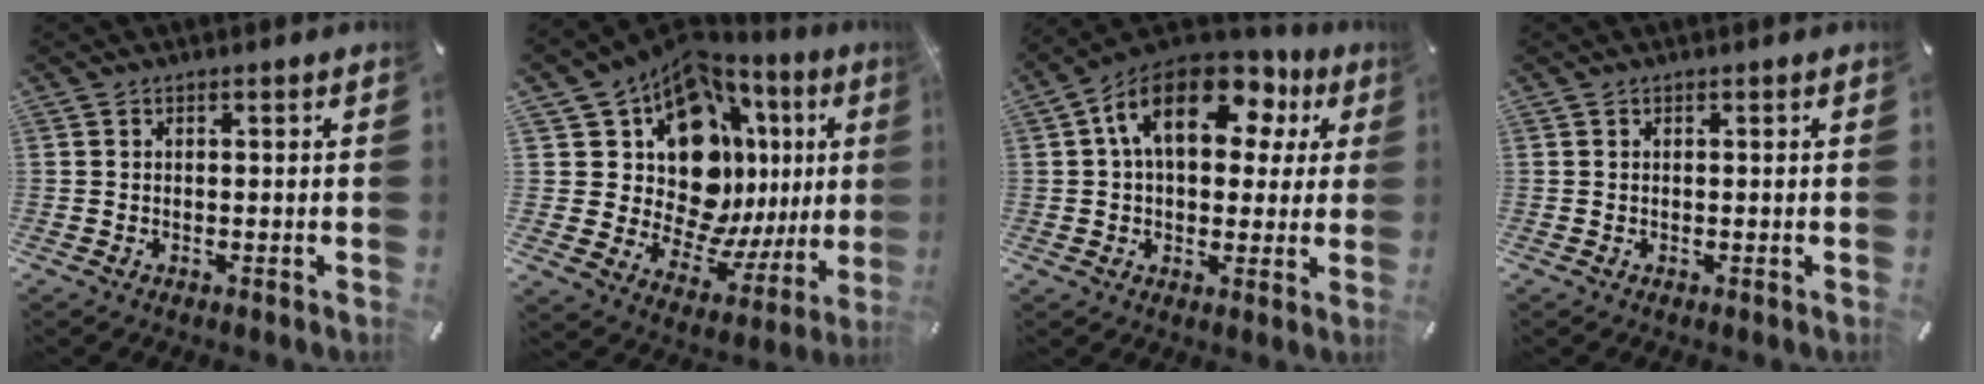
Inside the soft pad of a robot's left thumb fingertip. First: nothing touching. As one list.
[{"total": 19.2, "force": [7.5, 12.8, 12.2], "torque": [-0.220, -0.090, 0.141]}, {"total": 17.4, "force": [6.9, 10.3, 12.3], "torque": [-0.203, -0.017, 0.117]}, {"total": 0.0}]